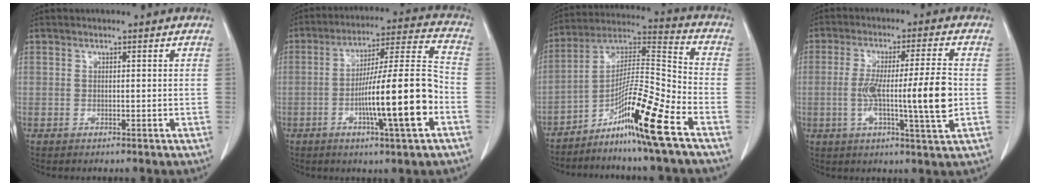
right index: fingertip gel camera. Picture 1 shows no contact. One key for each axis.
{"total": 15.6, "fx": -4.9, "fy": 0.3, "fz": 14.8, "tx": -0.244, "ty": 0.007, "tz": -0.080}
{"total": 14.7, "fx": -8.7, "fy": -1.3, "fz": 11.8, "tx": -0.221, "ty": -0.008, "tz": -0.156}
{"total": 12.1, "fx": -1.5, "fy": 0.0, "fz": 12.0, "tx": -0.203, "ty": 0.000, "tz": -0.027}